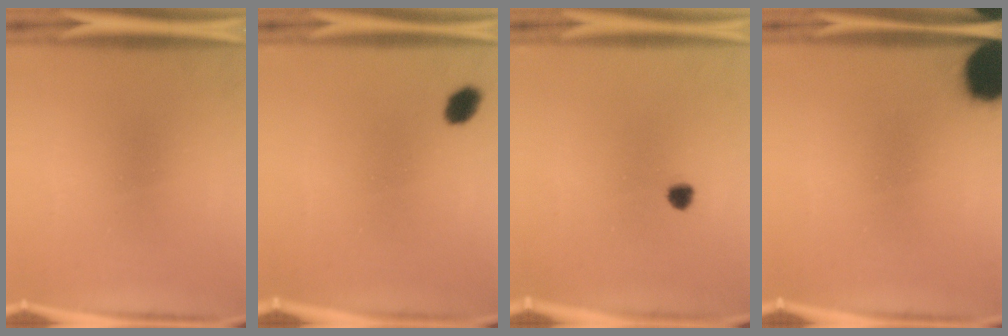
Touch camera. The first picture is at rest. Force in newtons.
{"total": 3.2}
{"total": 1.9}
{"total": 18.4}